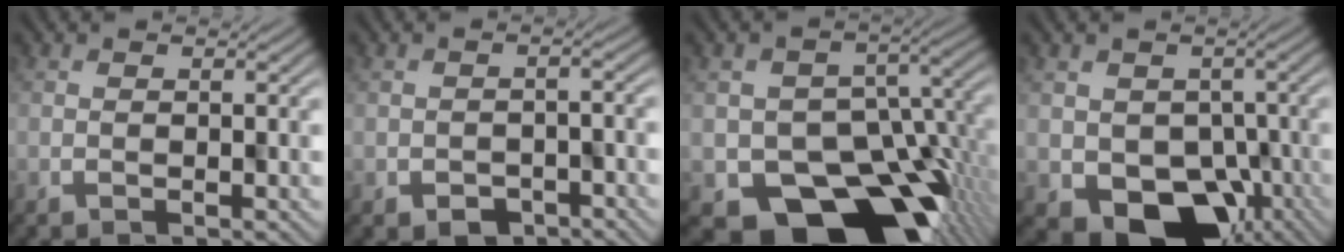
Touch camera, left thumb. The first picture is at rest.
{"total": 3.2, "force": [-2.0, 1.9, 1.6], "torque": [-0.017, -0.003, -0.028]}
{"total": 14.8, "force": [-7.1, 10.0, 8.2], "torque": [-0.103, -0.051, -0.103]}
{"total": 10.8, "force": [-4.0, 8.0, 6.0], "torque": [-0.083, -0.037, -0.049]}